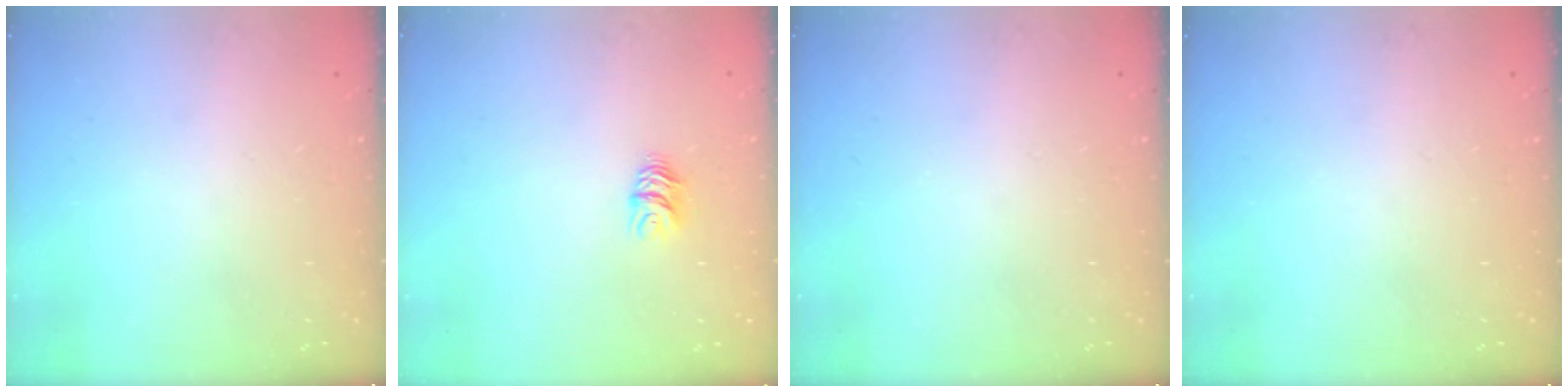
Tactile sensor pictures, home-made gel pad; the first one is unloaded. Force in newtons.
{"total": 5.5, "press": 5.5, "slide": 0.2}
{"total": 0.0}
{"total": 0.0}